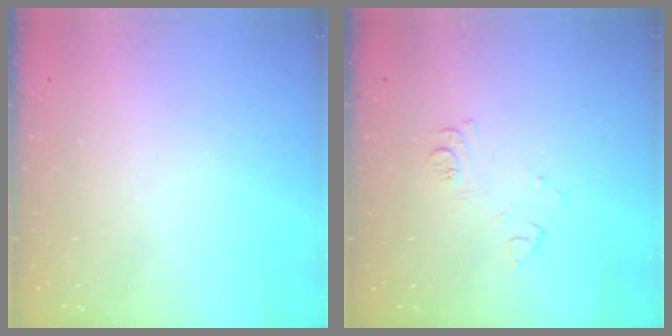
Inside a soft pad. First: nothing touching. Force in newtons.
{"total": 7.2, "press": 7.2, "slide": 0.7}